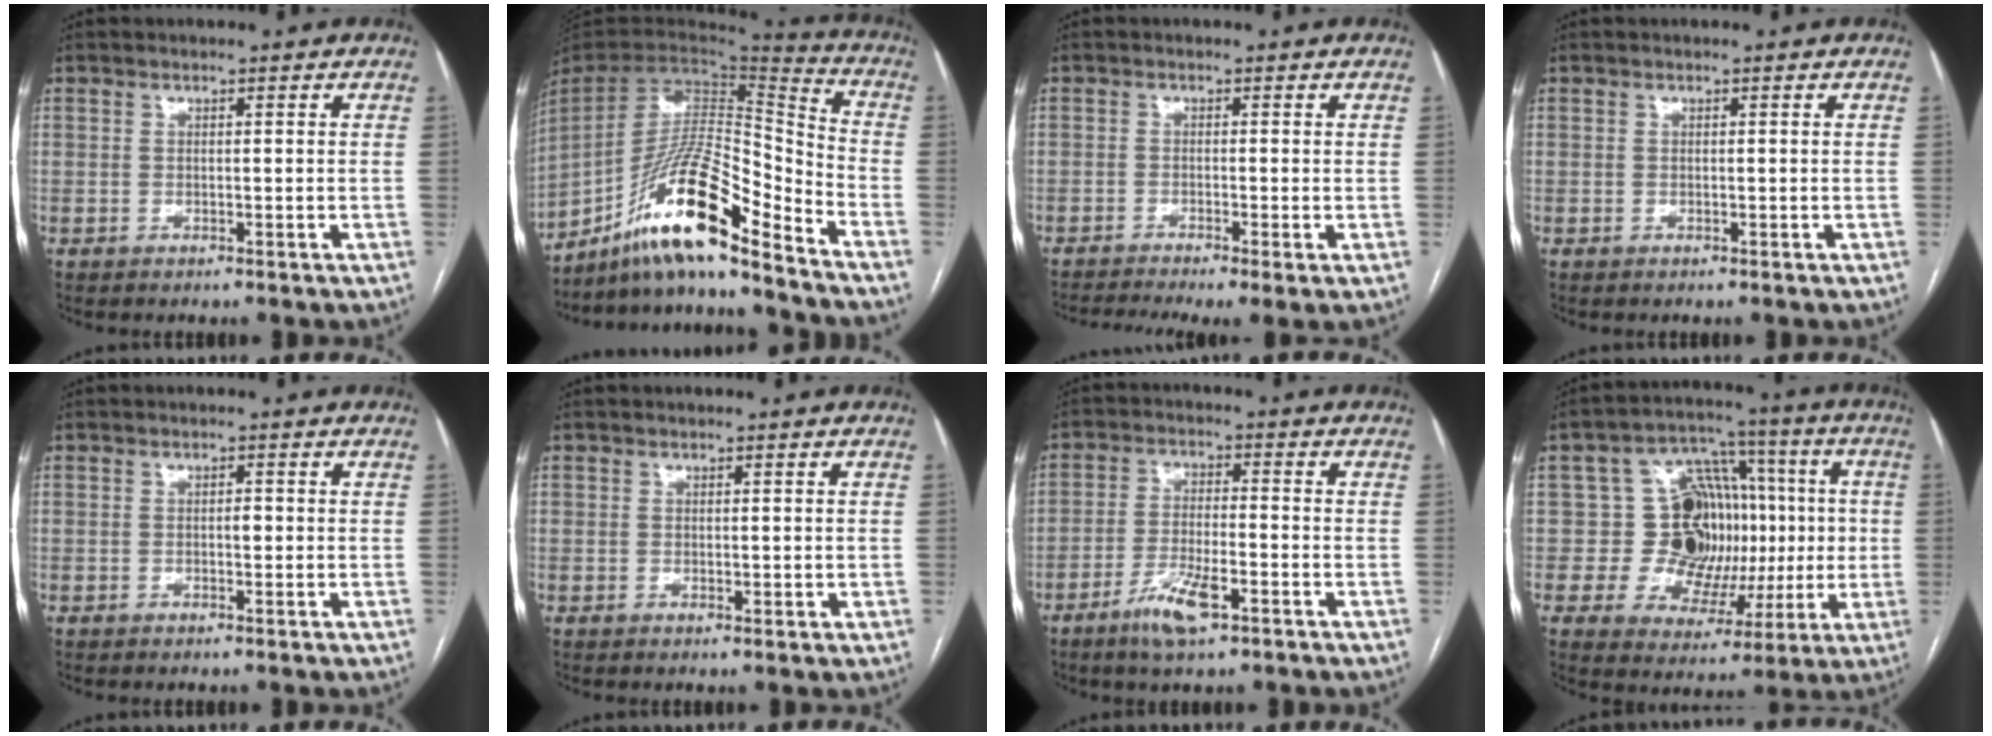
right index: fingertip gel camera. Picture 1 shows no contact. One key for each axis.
{"total": 18.2, "fx": -13.4, "fy": 1.3, "fz": 12.2, "tx": -0.245, "ty": 0.005, "tz": -0.245}
{"total": 7.8, "fx": -5.5, "fy": 0.7, "fz": 5.4, "tx": -0.081, "ty": -0.010, "tz": -0.089}
{"total": 0.0}
{"total": 1.1, "fx": -0.1, "fy": 0.5, "fz": 1.0, "tx": -0.013, "ty": 0.002, "tz": -0.002}
{"total": 1.1, "fx": 0.1, "fy": 0.8, "fz": 0.8, "tx": -0.007, "ty": 0.002, "tz": 0.003}
{"total": 7.2, "fx": -4.1, "fy": 1.5, "fz": 5.7, "tx": -0.114, "ty": -0.009, "tz": -0.072}
{"total": 14.3, "fx": 0.5, "fy": 11.3, "fz": 8.7, "tx": -0.104, "ty": 0.049, "tz": 0.025}